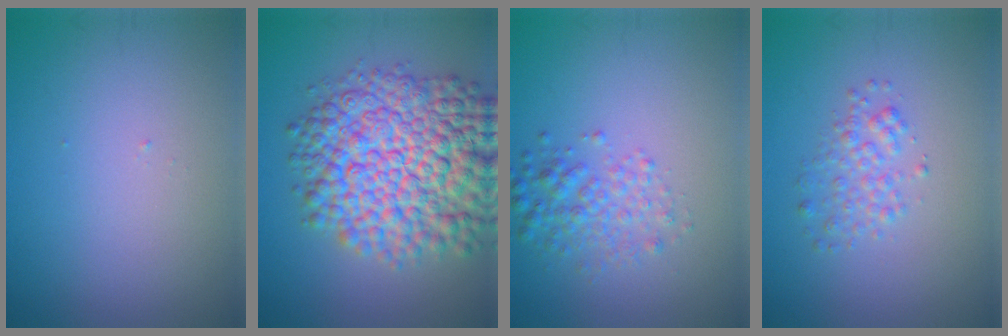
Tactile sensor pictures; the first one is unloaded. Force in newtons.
{"total": 12.4, "press": 12.4, "slide": 0.3}
{"total": 2.8, "press": 2.8, "slide": 0.0}
{"total": 2.0, "press": 2.0, "slide": 0.1}